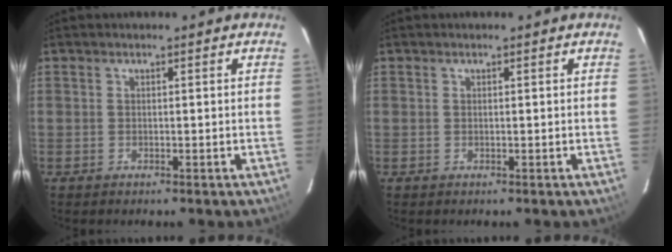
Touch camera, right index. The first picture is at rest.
{"total": 0.0}